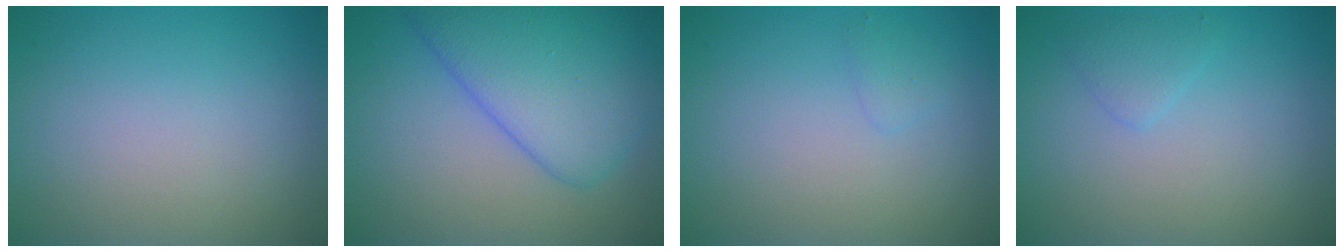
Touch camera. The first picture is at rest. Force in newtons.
{"total": 7.0, "press": 7.0, "slide": 0.3}
{"total": 0.8, "press": 0.8, "slide": 0.1}
{"total": 1.3, "press": 1.3, "slide": 0.1}